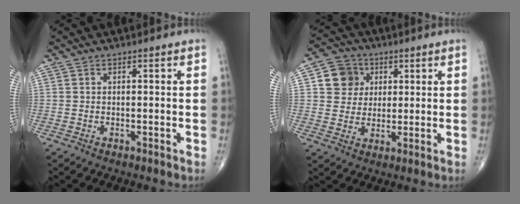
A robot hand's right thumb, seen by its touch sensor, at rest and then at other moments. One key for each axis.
{"total": 7.9, "fx": 2.3, "fy": 7.1, "fz": 2.4, "tx": -0.011, "ty": -0.003, "tz": 0.036}